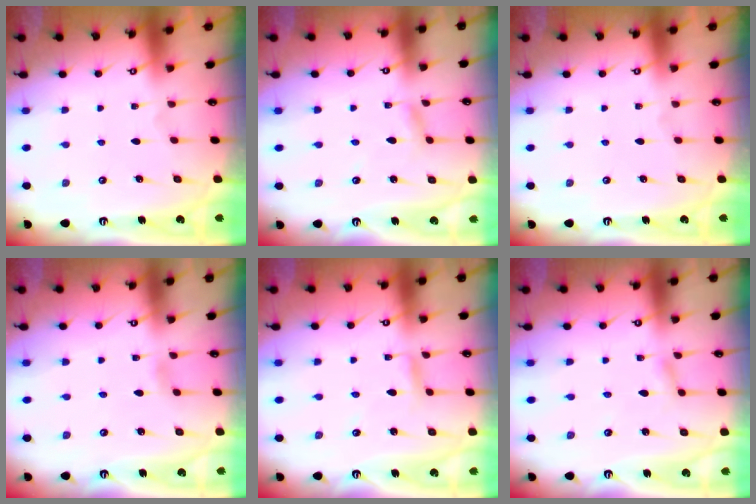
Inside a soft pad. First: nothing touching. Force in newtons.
{"total": 2.3, "press": 2.3, "slide": 0.1}
{"total": 0.0}
{"total": 1.6, "press": 1.6, "slide": 0.2}
{"total": 2.9, "press": 2.9, "slide": 0.0}
{"total": 1.5, "press": 1.5, "slide": 0.1}